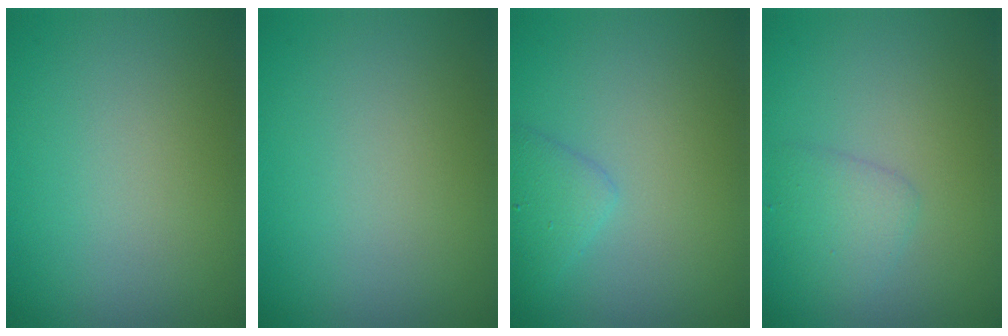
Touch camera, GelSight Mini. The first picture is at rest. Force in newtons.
{"total": 0.0}
{"total": 1.8, "press": 1.8, "slide": 0.1}
{"total": 1.9, "press": 1.9, "slide": 0.0}